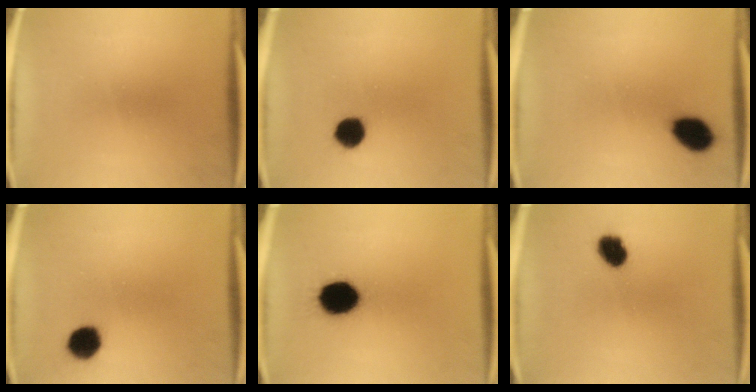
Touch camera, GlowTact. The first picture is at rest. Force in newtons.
{"total": 6.1}
{"total": 8.0}
{"total": 6.2}
{"total": 13.5}
{"total": 6.2}